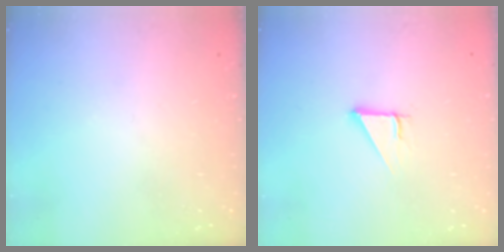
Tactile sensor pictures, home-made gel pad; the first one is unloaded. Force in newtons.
{"total": 2.8, "press": 2.8, "slide": 0.0}